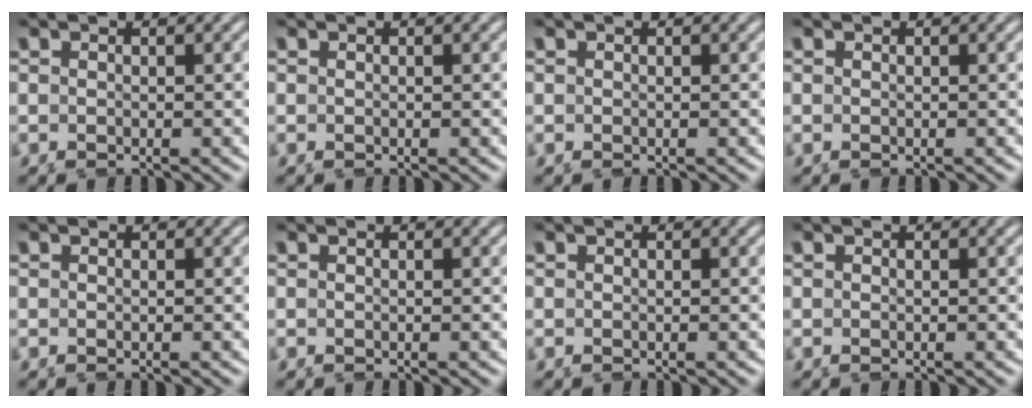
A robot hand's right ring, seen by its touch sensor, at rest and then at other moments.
{"total": 0.0}
{"total": 0.0}
{"total": 0.0}
{"total": 0.0}
{"total": 0.0}
{"total": 0.0}
{"total": 0.0}